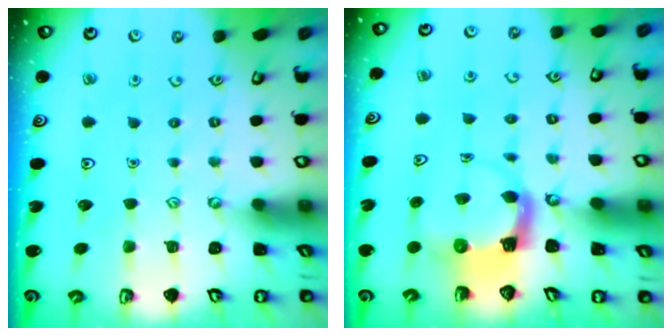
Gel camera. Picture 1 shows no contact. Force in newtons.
{"total": 3.9, "press": 3.9, "slide": 0.6}